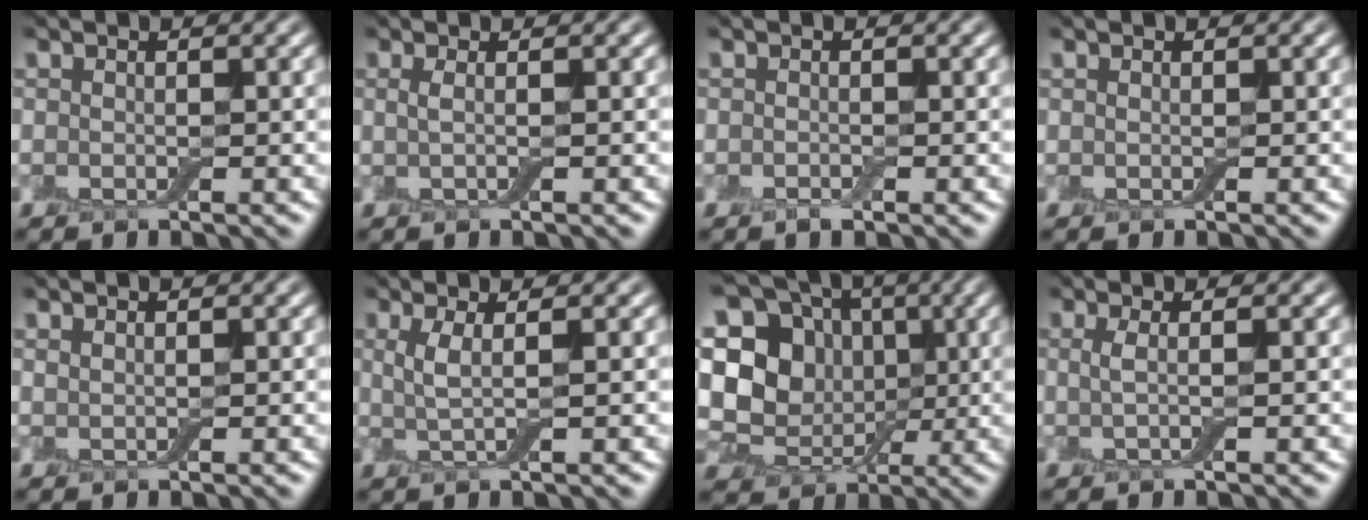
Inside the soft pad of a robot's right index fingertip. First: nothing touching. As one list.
[{"total": 1.4, "force": [0.3, 0.5, 1.3], "torque": [-0.023, -0.004, -0.005]}, {"total": 0.6, "force": [-0.3, 0.2, 0.4], "torque": [-0.008, 0.000, -0.006]}, {"total": 0.0}, {"total": 0.6, "force": [0.5, 0.1, 0.3], "torque": [-0.006, 0.001, 0.009]}, {"total": 2.5, "force": [0.5, 0.7, 2.3], "torque": [-0.042, -0.003, 0.009]}, {"total": 11.0, "force": [1.3, 9.5, 5.5], "torque": [-0.123, 0.024, -0.006]}, {"total": 1.8, "force": [0.2, 0.6, 1.6], "torque": [-0.028, -0.001, -0.003]}]